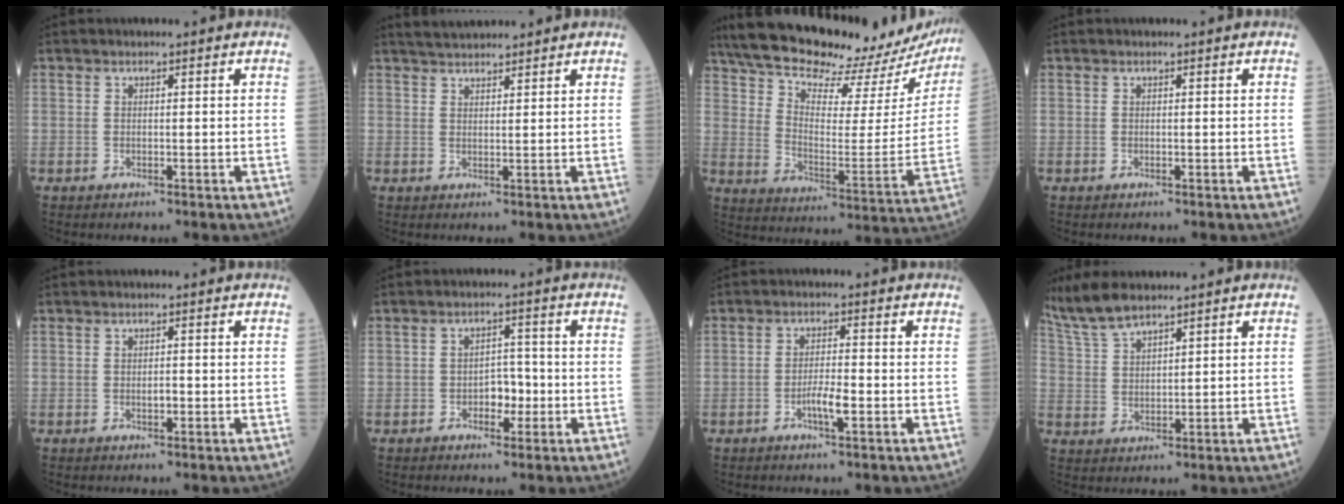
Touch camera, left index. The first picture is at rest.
{"total": 4.4, "force": [4.2, 0.8, 1.3], "torque": [-0.022, 0.030, 0.073]}
{"total": 30.0, "force": [26.2, 7.7, 12.4], "torque": [-0.218, -0.048, 0.345]}
{"total": 0.0}
{"total": 1.2, "force": [-0.4, 0.5, 1.0], "torque": [-0.017, -0.001, -0.007]}
{"total": 3.5, "force": [-1.2, 2.1, 2.5], "torque": [-0.032, 0.006, -0.023]}
{"total": 3.3, "force": [-1.5, 0.5, 3.0], "torque": [-0.057, -0.001, -0.029]}
{"total": 6.6, "force": [5.8, 0.9, 3.0], "torque": [-0.082, 0.015, 0.128]}